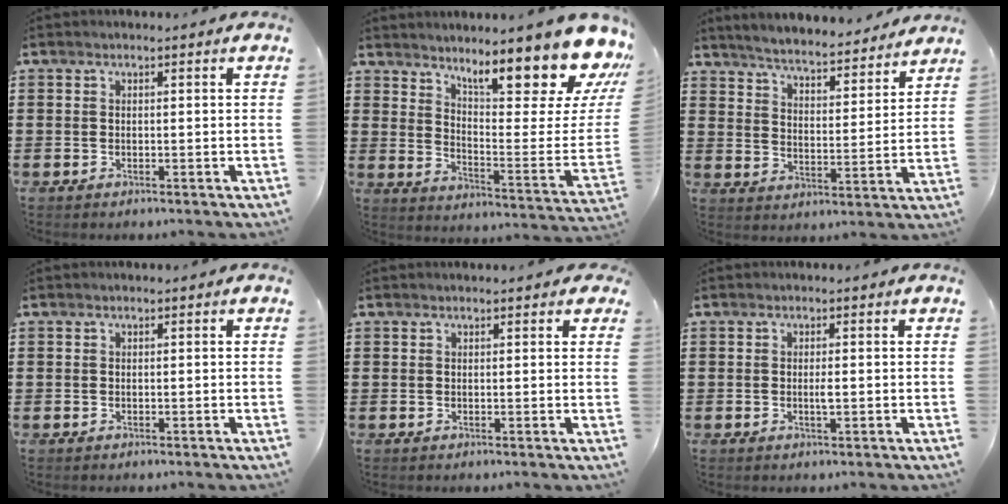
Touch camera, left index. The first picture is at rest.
{"total": 15.0, "force": [11.0, 3.0, 9.8], "torque": [-0.146, -0.097, 0.178]}
{"total": 4.8, "force": [4.8, -0.2, 0.7], "torque": [-0.039, -0.038, 0.078]}
{"total": 0.0}
{"total": 0.8, "force": [0.6, 0.2, 0.5], "torque": [-0.011, 0.003, 0.012]}
{"total": 1.3, "force": [-0.1, 0.2, 1.2], "torque": [-0.025, -0.002, -0.002]}